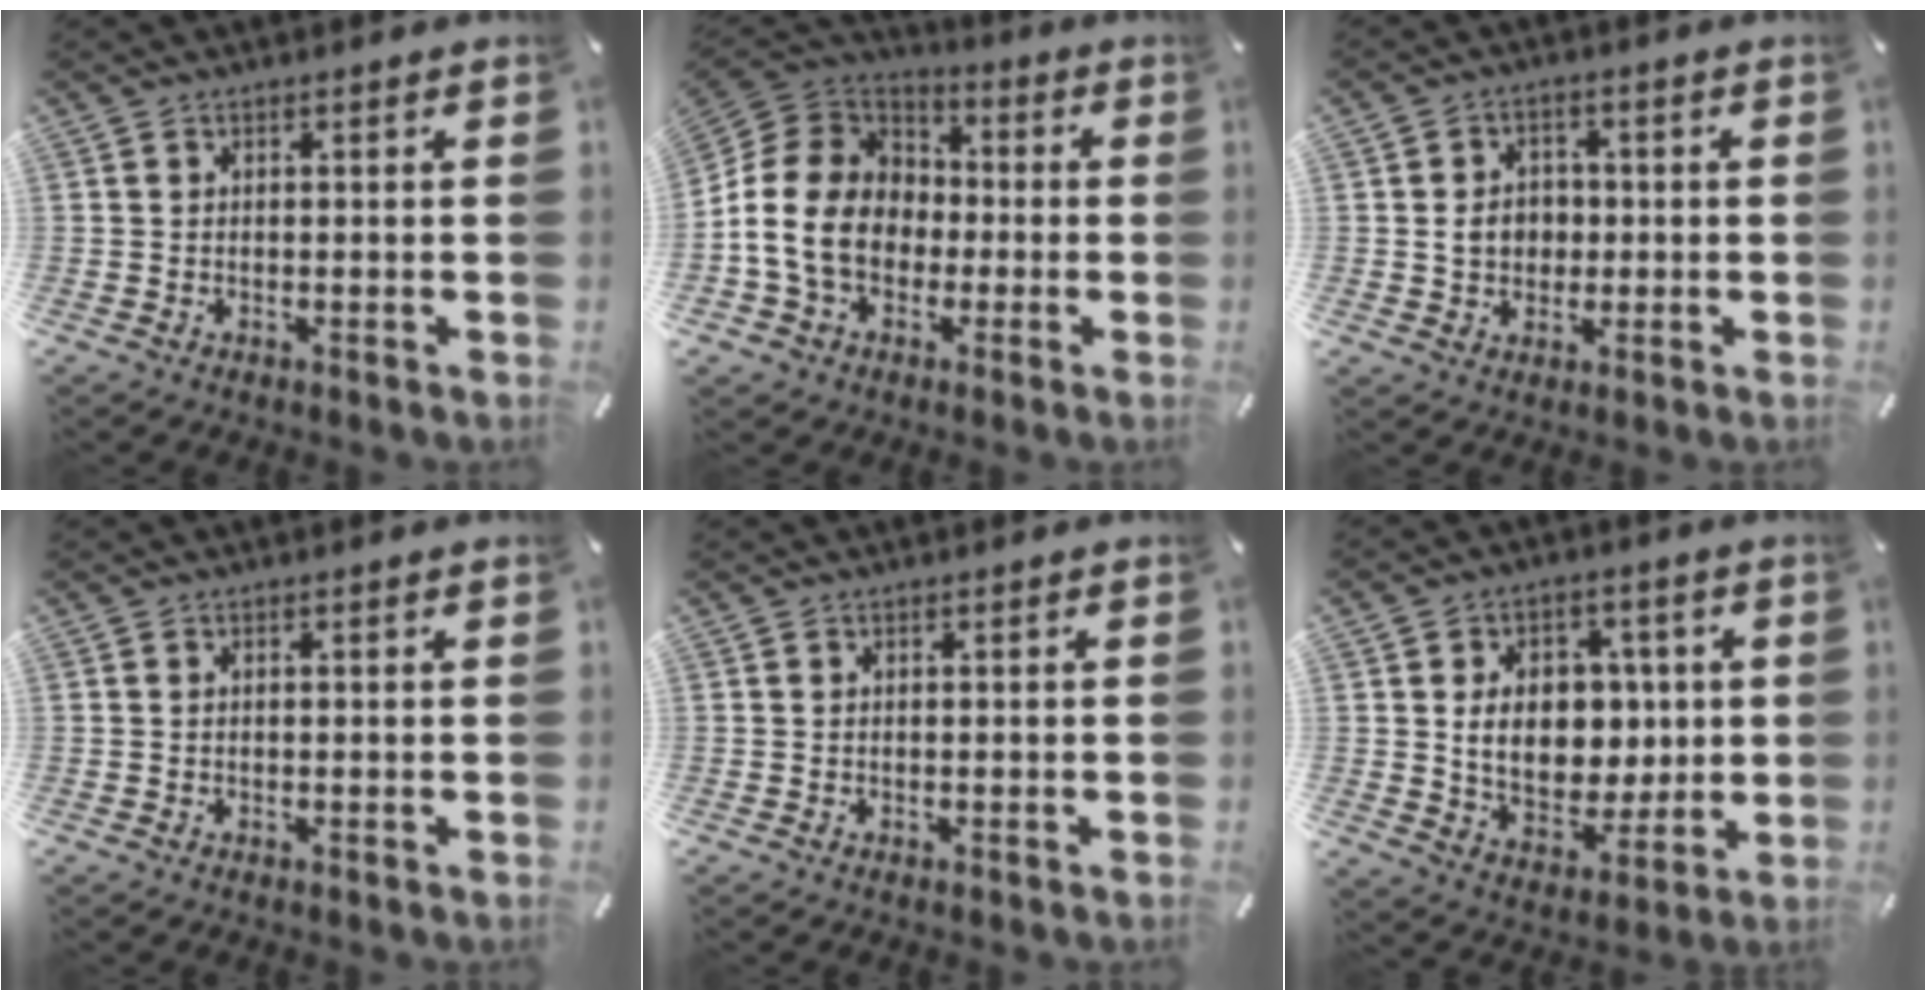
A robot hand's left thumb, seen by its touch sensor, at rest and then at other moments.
{"total": 15.4, "force": [-4.0, 12.8, 7.6], "torque": [-0.179, 0.035, -0.074]}
{"total": 6.8, "force": [0.2, 6.1, 3.0], "torque": [-0.048, 0.003, 0.001]}
{"total": 0.0}
{"total": 0.0}
{"total": 13.3, "force": [1.5, 10.7, 7.8], "torque": [-0.122, 0.001, 0.032]}